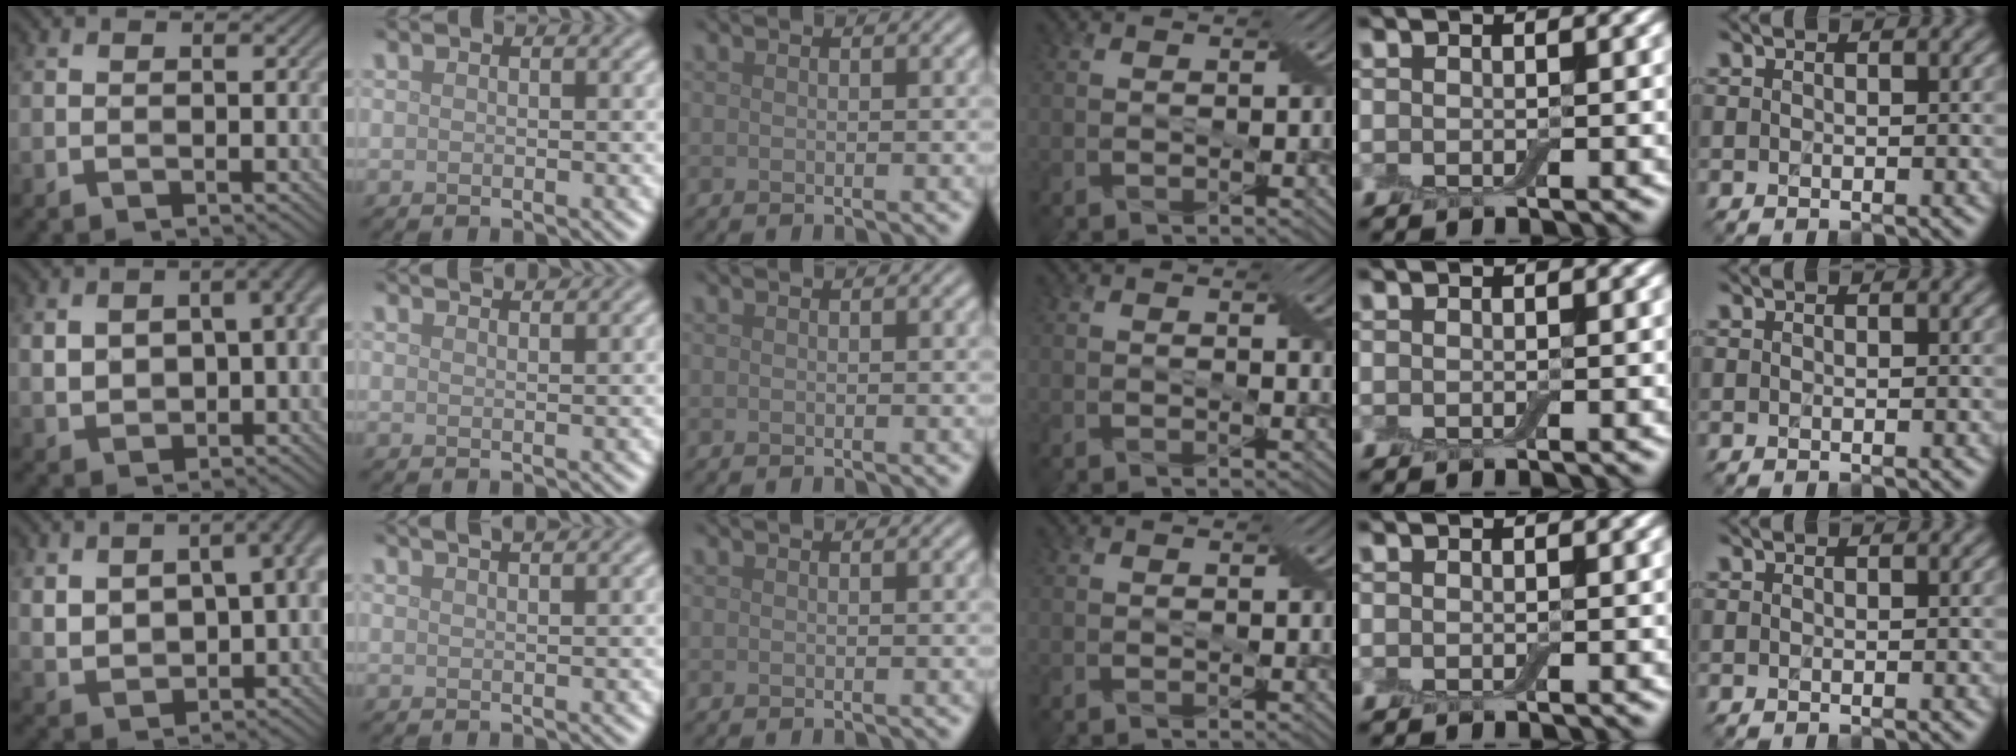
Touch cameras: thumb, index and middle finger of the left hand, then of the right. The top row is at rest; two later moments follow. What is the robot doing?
{"motion": "insert", "object": "backpack"}